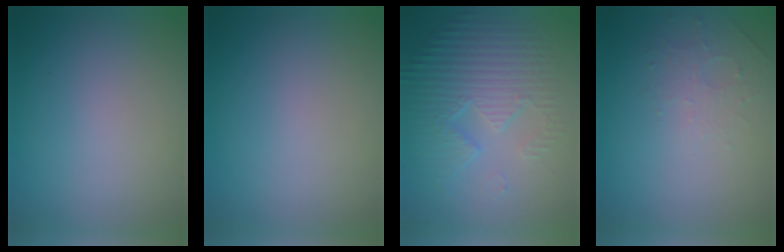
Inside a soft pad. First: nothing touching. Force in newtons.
{"total": 0.0}
{"total": 5.2, "press": 3.7, "slide": 3.7}
{"total": 1.5, "press": 1.0, "slide": 1.1}